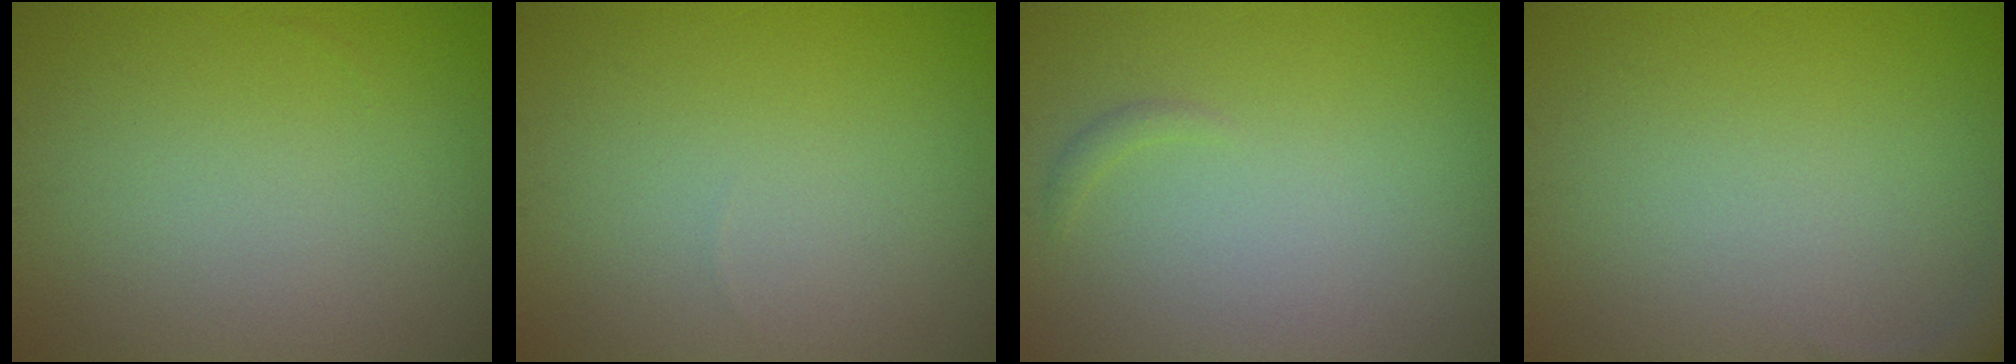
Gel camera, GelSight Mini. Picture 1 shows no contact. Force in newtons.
{"total": 0.0}
{"total": 0.6, "press": 0.6, "slide": 0.1}
{"total": 1.1, "press": 1.1, "slide": 0.1}